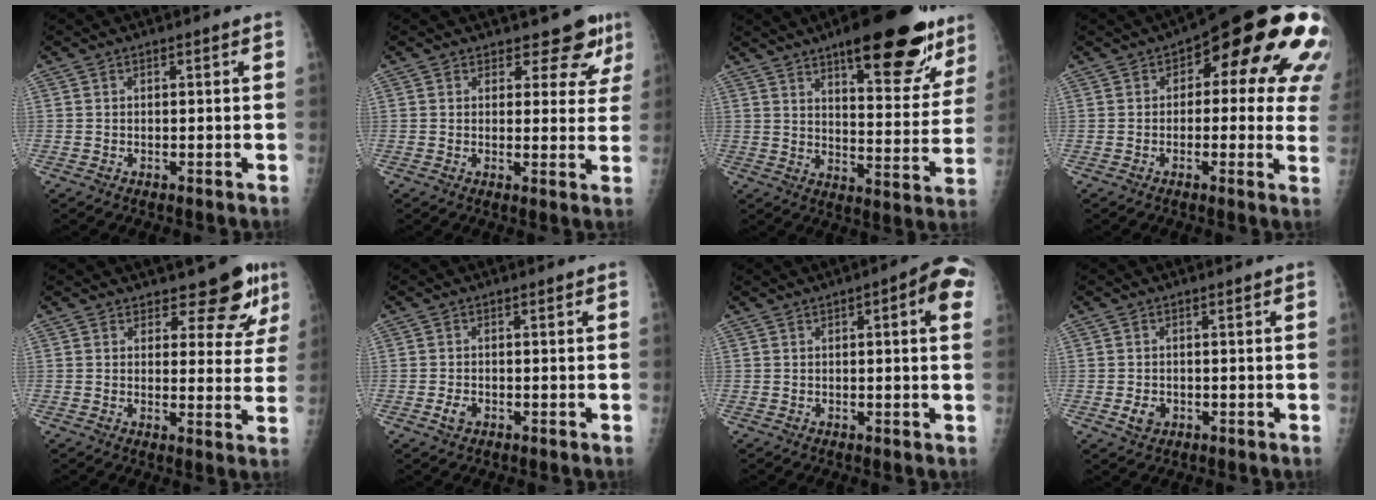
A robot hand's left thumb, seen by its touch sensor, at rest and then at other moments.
{"total": 6.1, "force": [5.0, 3.2, 1.7], "torque": [0.012, -0.032, 0.048]}
{"total": 22.9, "force": [14.4, 7.5, 16.1], "torque": [-0.173, -0.059, 0.202]}
{"total": 17.6, "force": [4.3, 8.2, 14.9], "torque": [-0.137, 0.012, 0.036]}
{"total": 7.6, "force": [6.0, 3.5, 3.1], "torque": [-0.009, -0.043, 0.067]}
{"total": 1.8, "force": [-0.7, 1.3, 1.1], "torque": [-0.019, 0.001, -0.012]}
{"total": 7.6, "force": [2.2, 2.0, 7.0], "torque": [-0.078, 0.012, 0.020]}
{"total": 2.4, "force": [-0.5, 1.9, 1.2], "torque": [-0.016, 0.000, -0.004]}